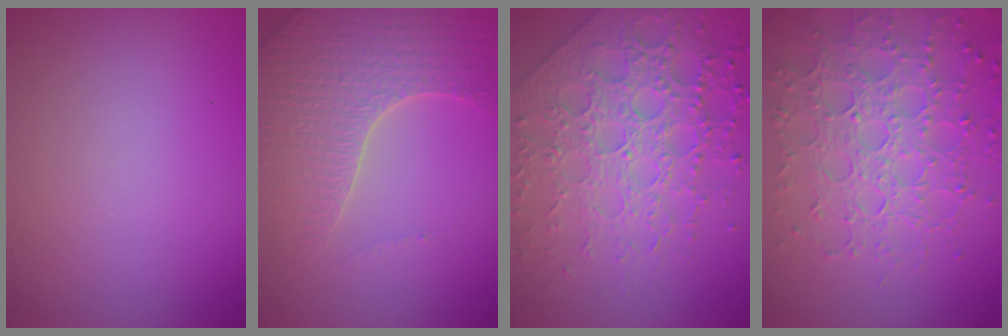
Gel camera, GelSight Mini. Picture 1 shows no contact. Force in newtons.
{"total": 4.4, "press": 4.3, "slide": 1.1}
{"total": 6.8, "press": 5.4, "slide": 4.2}
{"total": 6.7, "press": 5.3, "slide": 4.1}